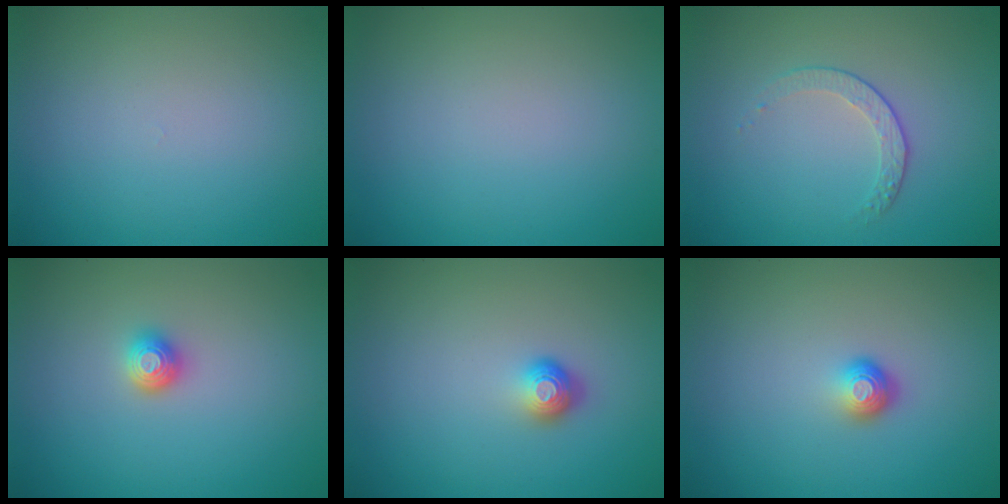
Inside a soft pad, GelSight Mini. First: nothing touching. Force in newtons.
{"total": 0.0}
{"total": 1.6, "press": 1.0, "slide": 1.3}
{"total": 1.4, "press": 1.2, "slide": 0.6}
{"total": 1.8, "press": 1.2, "slide": 1.2}
{"total": 1.8, "press": 1.1, "slide": 1.4}